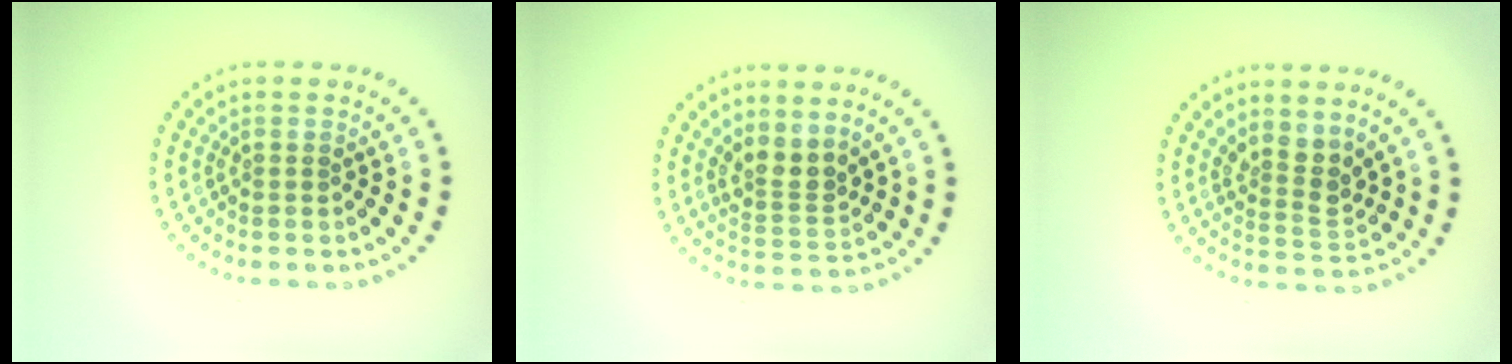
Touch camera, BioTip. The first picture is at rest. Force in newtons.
{"total": 2.6, "press": 1.9, "slide": 1.8}
{"total": 2.6, "press": 1.9, "slide": 1.7}